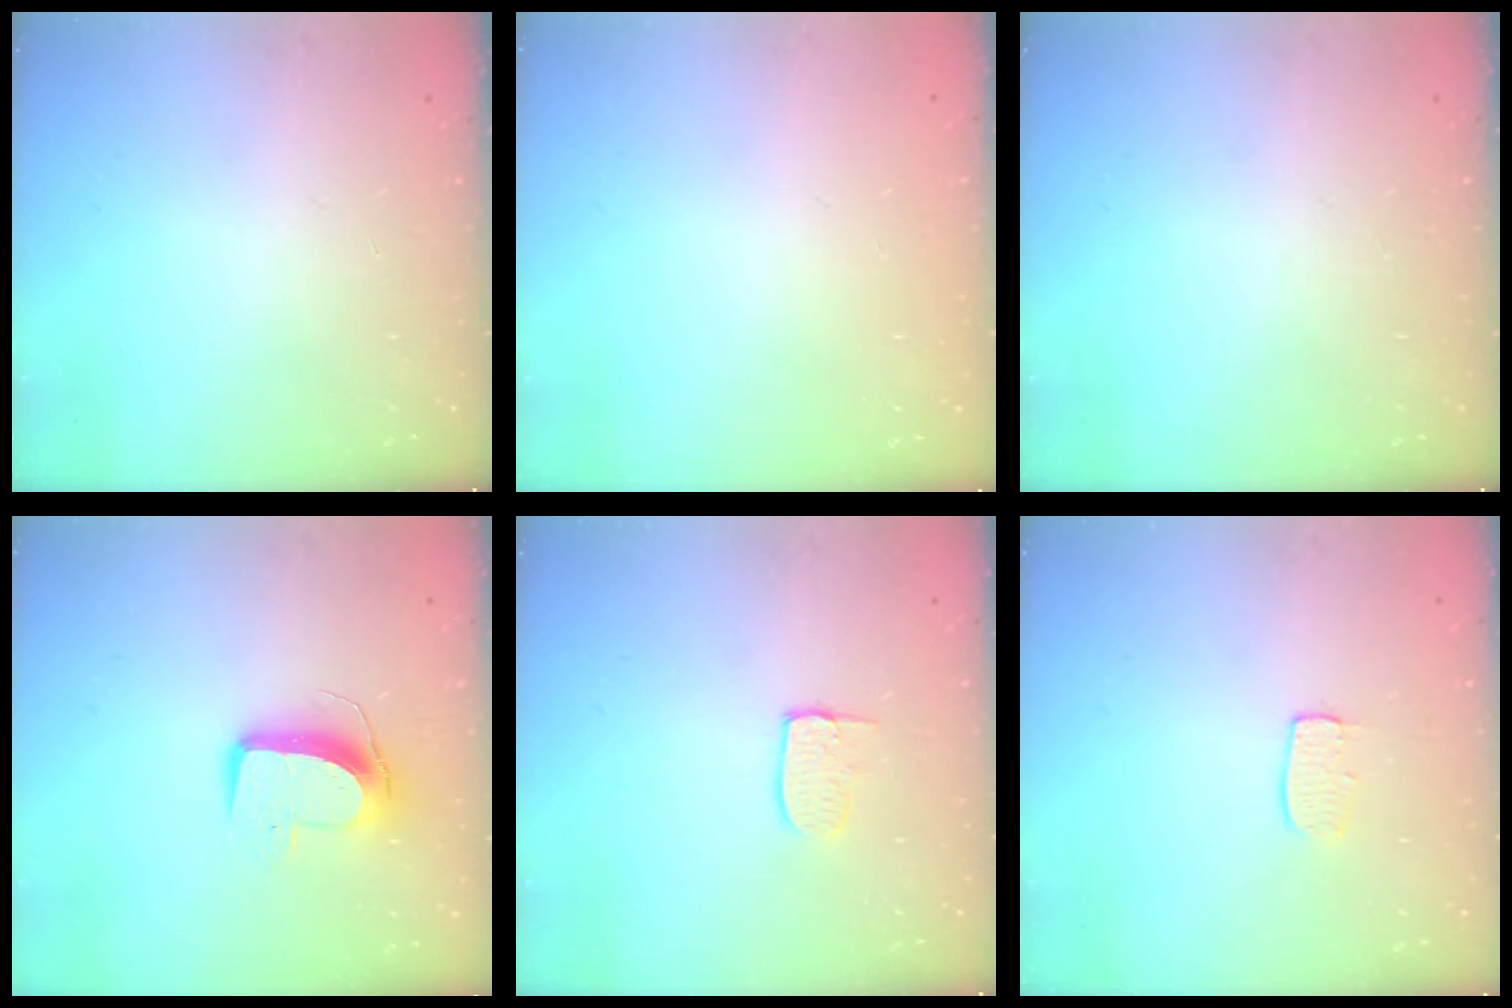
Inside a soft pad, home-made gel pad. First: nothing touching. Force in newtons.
{"total": 0.0}
{"total": 0.0}
{"total": 10.1, "press": 10.1, "slide": 0.6}
{"total": 6.5, "press": 6.5, "slide": 0.6}
{"total": 5.2, "press": 5.2, "slide": 0.3}